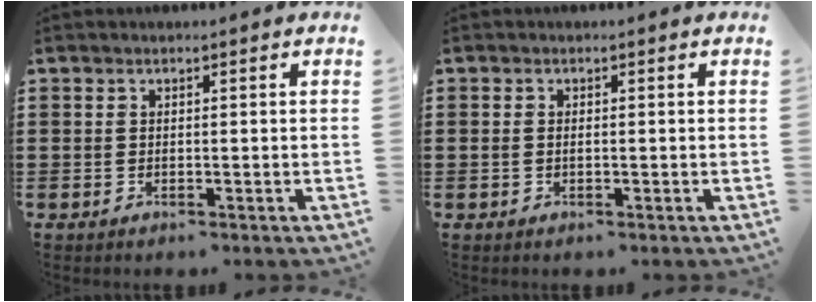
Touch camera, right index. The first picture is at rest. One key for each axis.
{"total": 0.8, "fx": -0.1, "fy": 0.4, "fz": 0.7, "tx": -0.015, "ty": 0.000, "tz": -0.002}